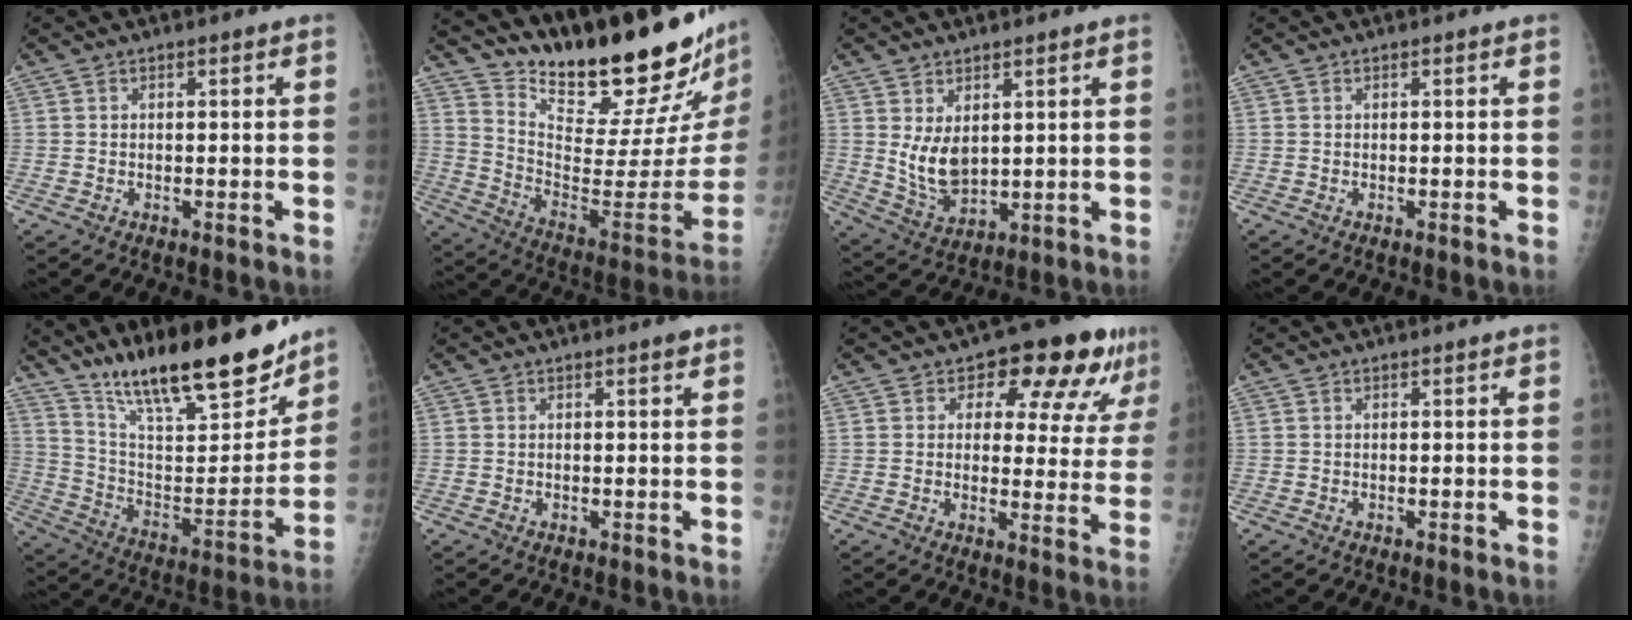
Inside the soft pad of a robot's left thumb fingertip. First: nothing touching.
{"total": 29.4, "force": [24.7, 5.1, 15.2], "torque": [-0.215, -0.177, 0.361]}
{"total": 7.3, "force": [2.0, 4.3, 5.6], "torque": [-0.089, -0.026, 0.055]}
{"total": 0.0}
{"total": 24.2, "force": [18.6, 5.9, 14.2], "torque": [-0.195, -0.091, 0.314]}
{"total": 0.8, "force": [0.5, 0.1, 0.6], "torque": [-0.009, -0.001, 0.006]}
{"total": 13.2, "force": [7.6, 6.8, 8.3], "torque": [-0.054, -0.023, 0.090]}
{"total": 0.0}